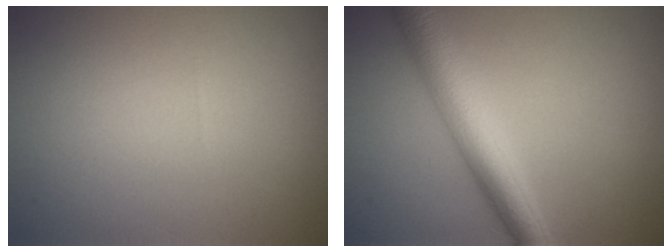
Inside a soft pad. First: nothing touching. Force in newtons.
{"total": 5.4, "press": 5.4, "slide": 0.1}